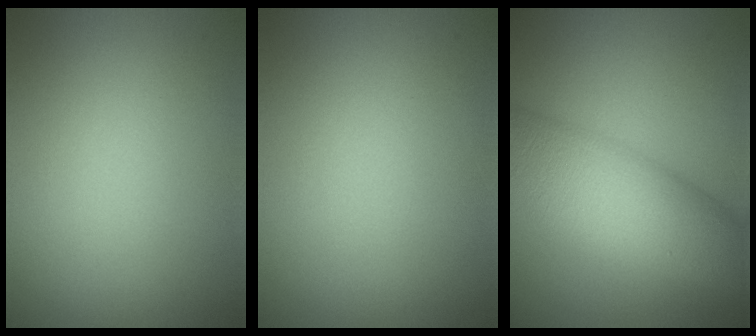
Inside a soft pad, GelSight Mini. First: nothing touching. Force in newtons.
{"total": 0.0}
{"total": 9.0, "press": 9.0, "slide": 0.2}